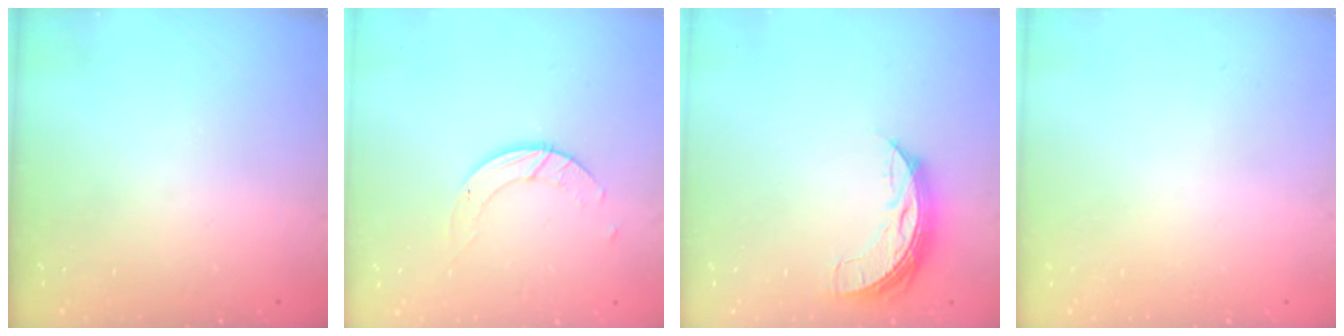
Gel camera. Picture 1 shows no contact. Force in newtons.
{"total": 3.0, "press": 3.0, "slide": 0.3}
{"total": 7.0, "press": 7.0, "slide": 0.7}
{"total": 0.0}